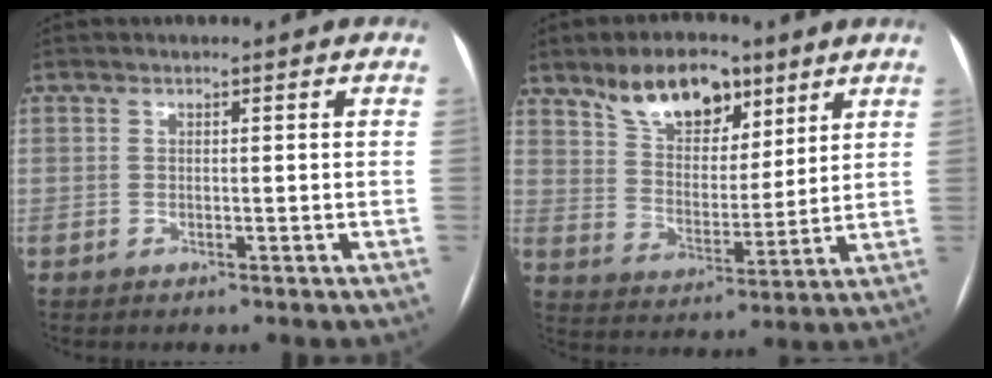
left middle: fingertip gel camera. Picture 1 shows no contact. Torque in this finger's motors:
{"motor_torque": [0.95, -0.76, 0.19, 0.10]}